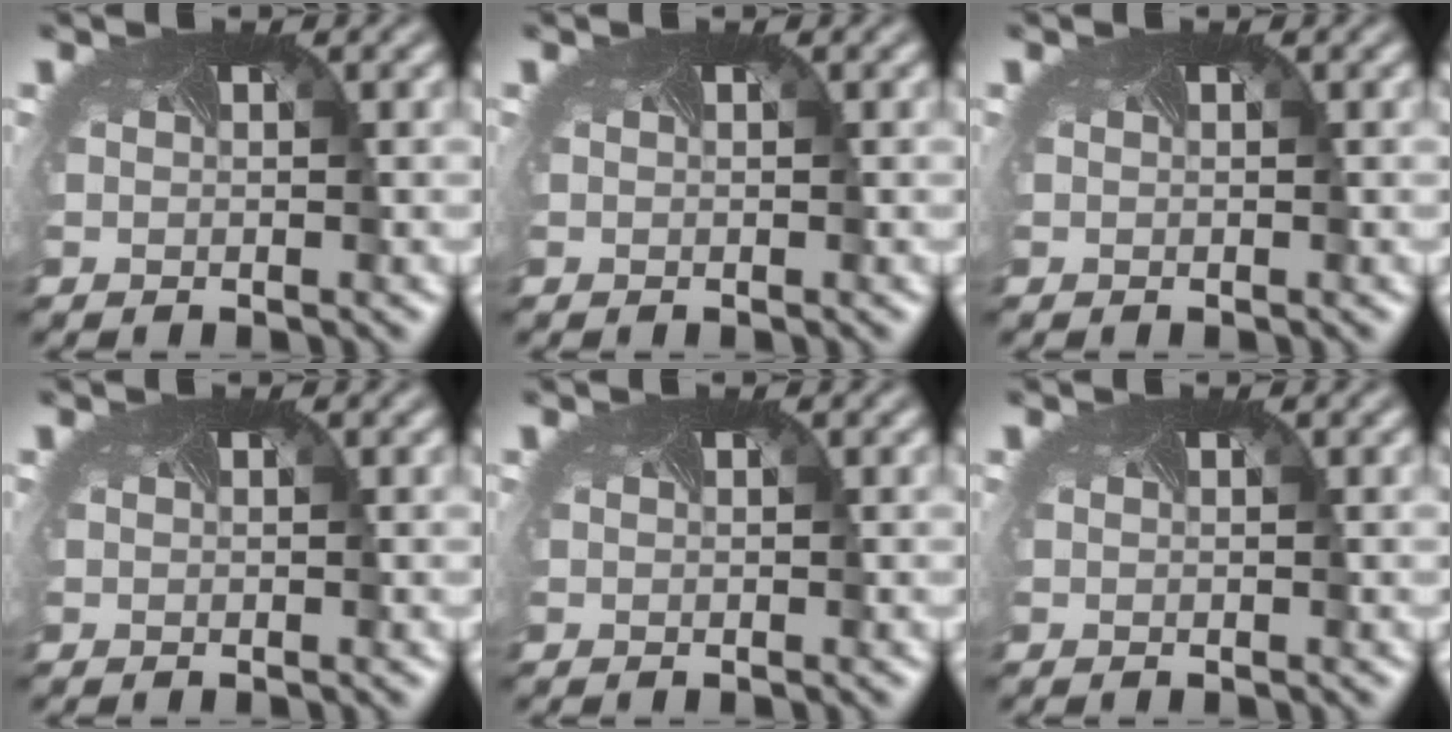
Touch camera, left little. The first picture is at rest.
{"total": 0.0}
{"total": 0.0}
{"total": 0.0}
{"total": 0.0}
{"total": 0.0}